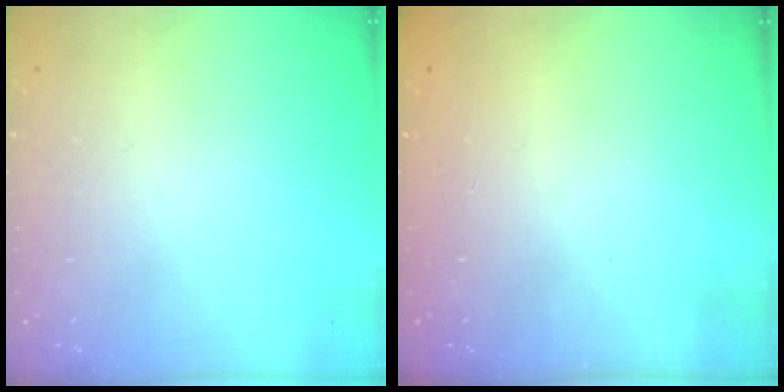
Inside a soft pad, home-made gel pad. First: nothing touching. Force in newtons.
{"total": 2.3, "press": 2.2, "slide": 0.8}